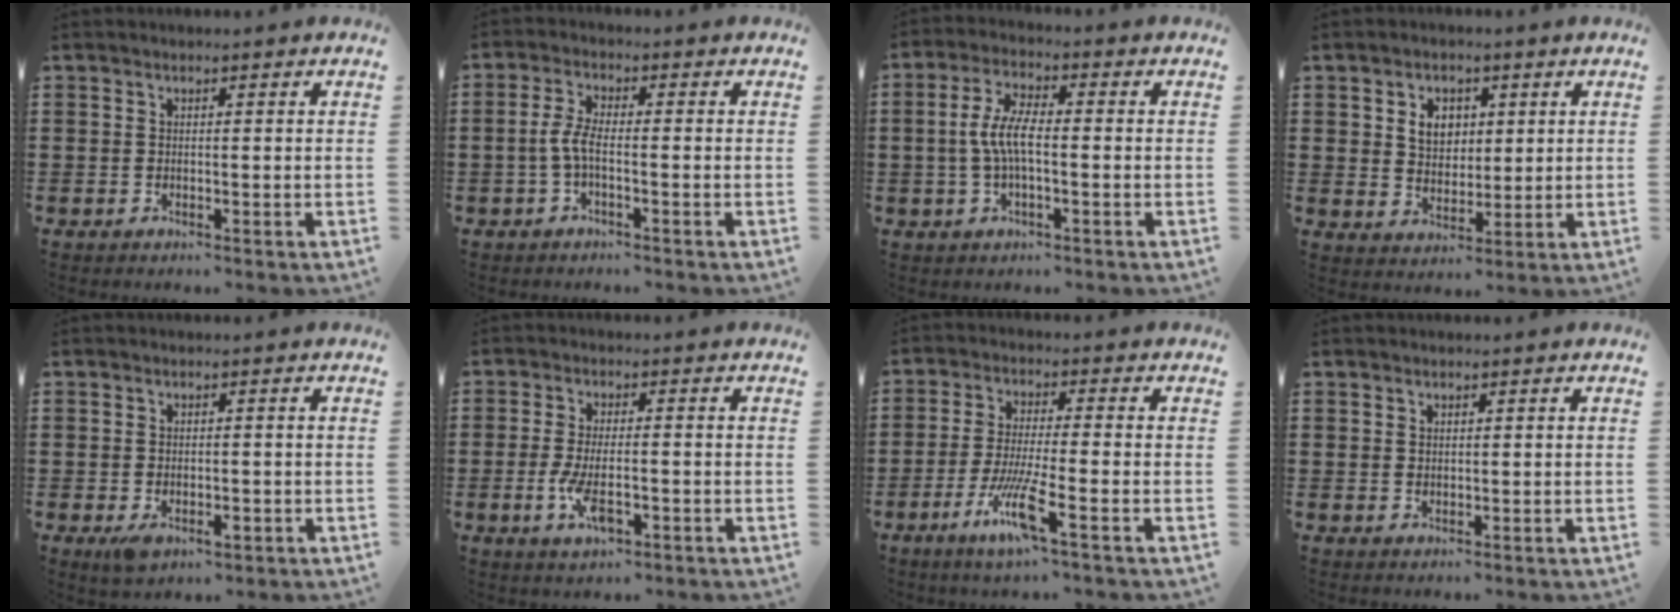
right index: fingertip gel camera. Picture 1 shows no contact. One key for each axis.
{"total": 3.6, "fx": -1.1, "fy": 0.9, "fz": 3.4, "tx": -0.090, "ty": -0.007, "tz": -0.029}
{"total": 6.1, "fx": -0.6, "fy": 2.1, "fz": 5.8, "tx": -0.130, "ty": -0.003, "tz": -0.020}
{"total": 5.0, "fx": 1.6, "fy": 3.9, "fz": 2.6, "tx": -0.058, "ty": 0.010, "tz": 0.025}
{"total": 2.7, "fx": -1.1, "fy": 1.4, "fz": 2.0, "tx": -0.048, "ty": -0.005, "tz": -0.021}
{"total": 5.4, "fx": -1.7, "fy": 2.0, "fz": 4.7, "tx": -0.108, "ty": -0.007, "tz": -0.036}
{"total": 8.4, "fx": -4.0, "fy": 0.8, "fz": 7.4, "tx": -0.157, "ty": -0.015, "tz": -0.078}
{"total": 0.9, "fx": 0.7, "fy": 0.5, "fz": 0.2, "tx": -0.006, "ty": 0.002, "tz": 0.014}